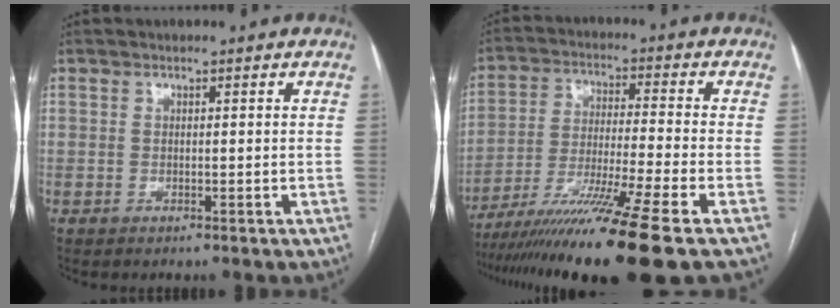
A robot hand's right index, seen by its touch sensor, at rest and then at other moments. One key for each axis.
{"total": 16.9, "fx": -12.2, "fy": -2.4, "fz": 11.5, "tx": -0.197, "ty": -0.044, "tz": -0.210}